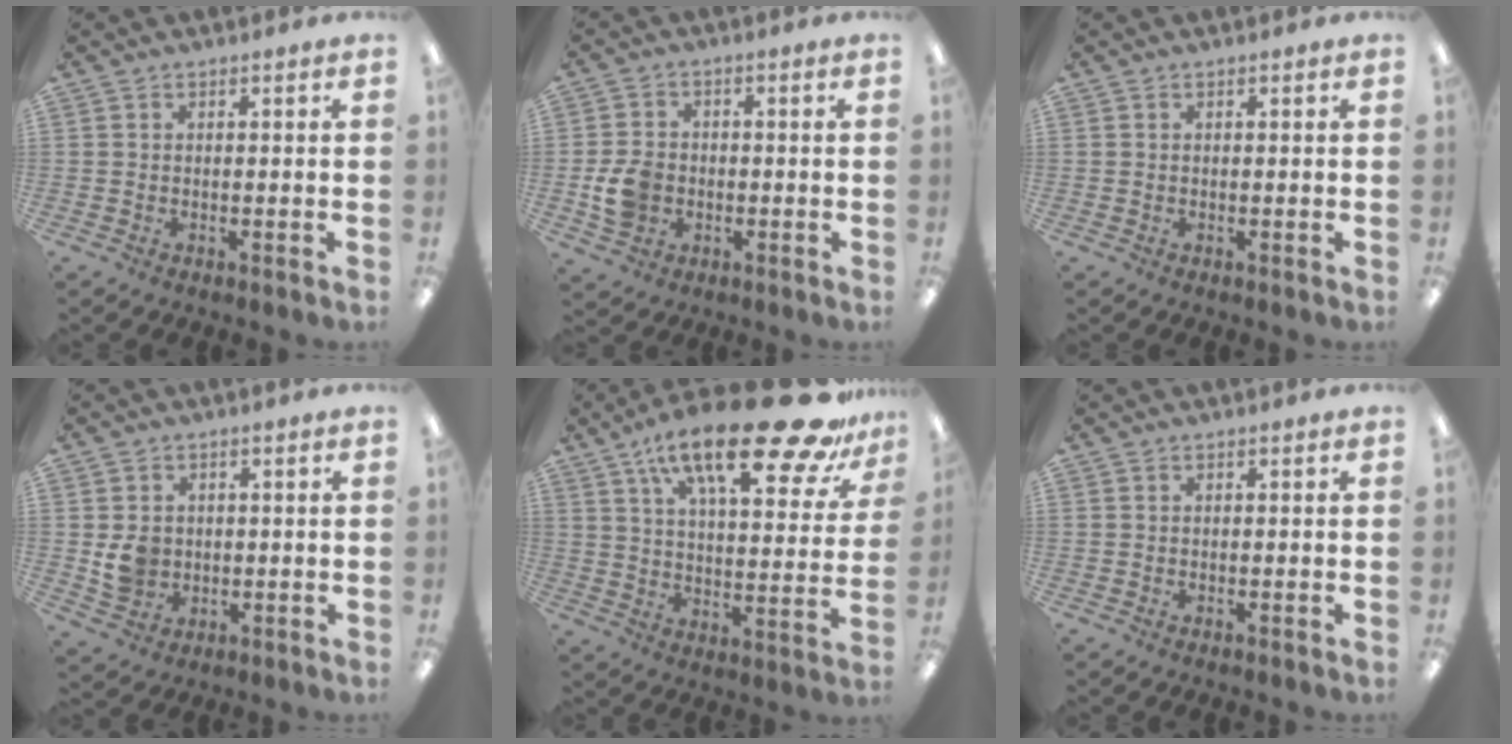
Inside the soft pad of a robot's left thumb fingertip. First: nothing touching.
{"total": 7.3, "force": [-1.6, 5.9, 3.9], "torque": [-0.068, 0.007, -0.029]}
{"total": 0.0}
{"total": 5.8, "force": [0.5, 5.2, 2.4], "torque": [-0.027, 0.004, 0.011]}
{"total": 26.3, "force": [17.7, 7.8, 17.9], "torque": [-0.268, -0.114, 0.280]}
{"total": 0.0}